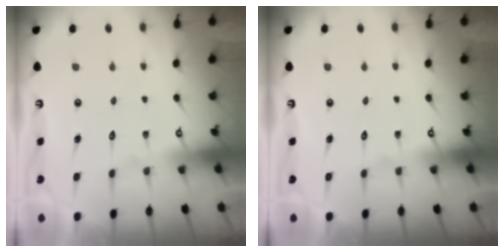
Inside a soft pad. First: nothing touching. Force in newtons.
{"total": 0.0}